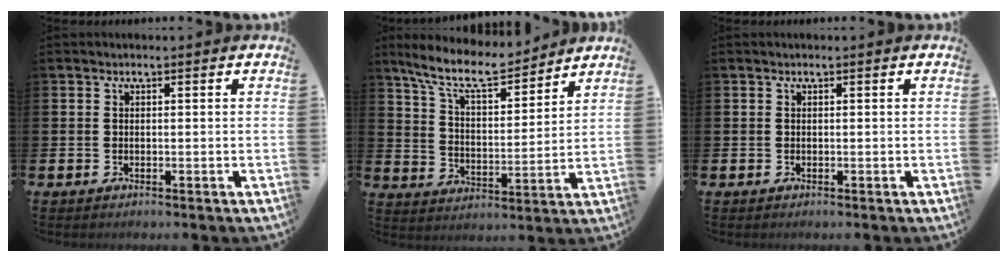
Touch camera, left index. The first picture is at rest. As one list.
[{"total": 9.6, "force": [8.6, 2.3, 3.6], "torque": [-0.099, -0.049, 0.153]}, {"total": 0.0}]